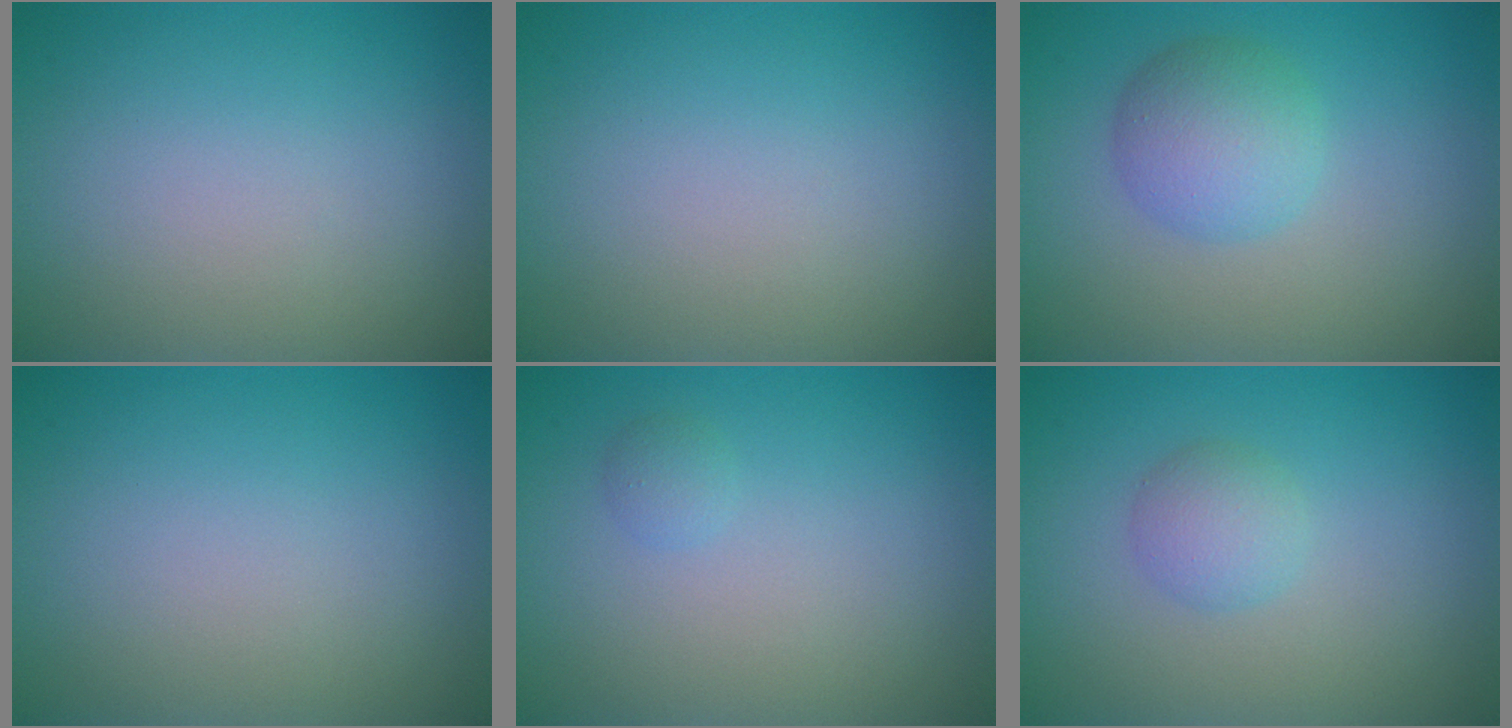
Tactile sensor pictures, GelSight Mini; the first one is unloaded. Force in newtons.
{"total": 0.0}
{"total": 3.8, "press": 3.8, "slide": 0.0}
{"total": 0.0}
{"total": 0.7, "press": 0.7, "slide": 0.1}
{"total": 2.0, "press": 2.0, "slide": 0.0}